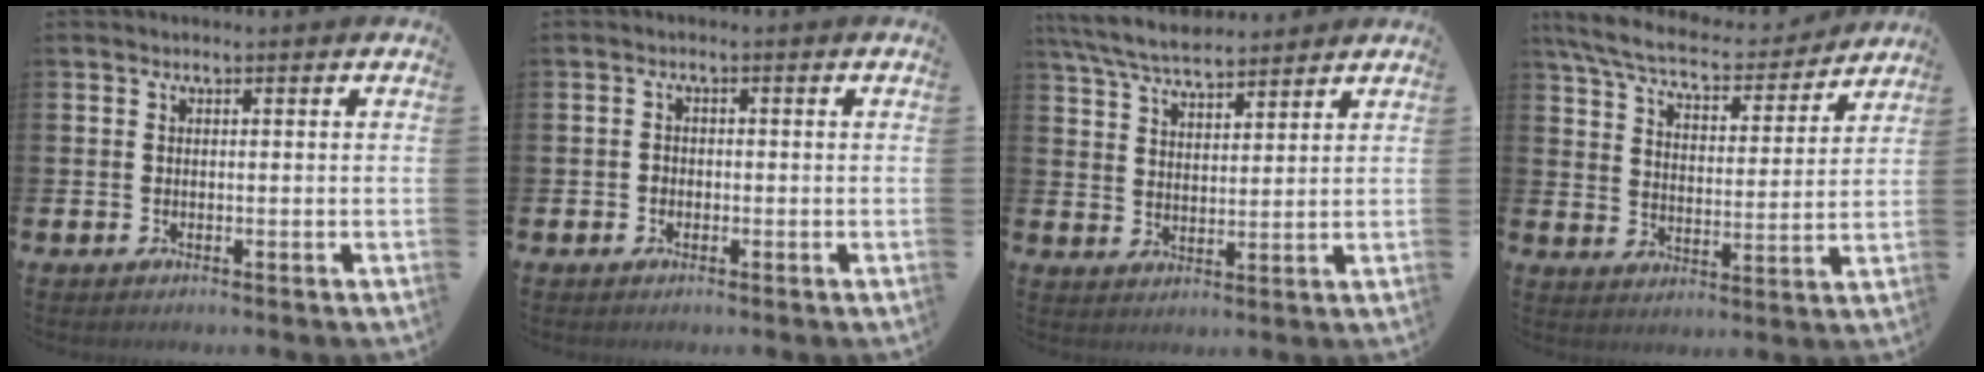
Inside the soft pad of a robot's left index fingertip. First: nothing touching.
{"total": 1.1, "force": [-0.5, 0.9, 0.2], "torque": [-0.006, 0.004, -0.012]}
{"total": 6.5, "force": [6.1, 1.0, 1.8], "torque": [-0.061, -0.023, 0.114]}
{"total": 7.8, "force": [7.1, 1.5, 2.9], "torque": [-0.091, -0.046, 0.121]}